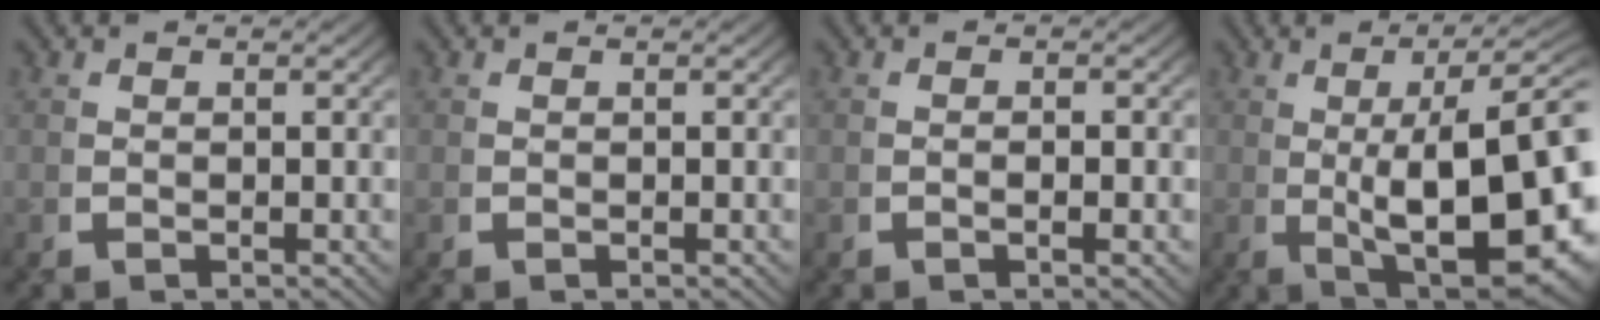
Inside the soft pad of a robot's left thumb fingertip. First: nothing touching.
{"total": 0.0}
{"total": 1.0, "force": [-0.2, 0.1, 1.0], "torque": [-0.018, 0.000, -0.005]}
{"total": 13.6, "force": [-2.0, 6.3, 11.9], "torque": [-0.194, -0.044, 0.006]}